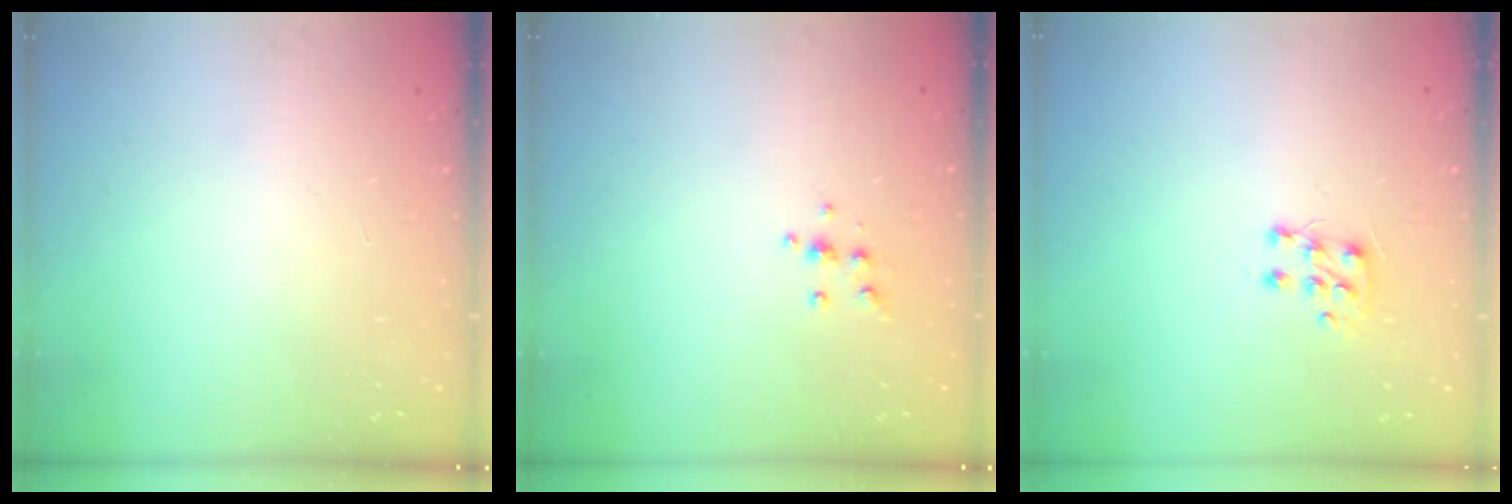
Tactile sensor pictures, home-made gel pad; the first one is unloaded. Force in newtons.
{"total": 4.2, "press": 4.2, "slide": 0.4}
{"total": 6.8, "press": 6.7, "slide": 0.6}